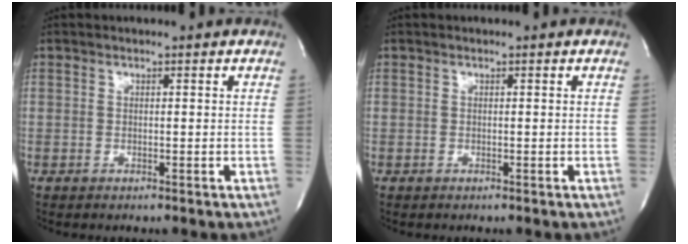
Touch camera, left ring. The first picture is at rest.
{"total": 0.0}